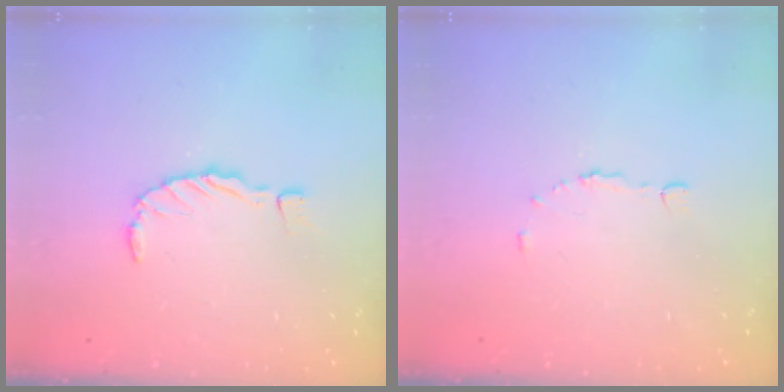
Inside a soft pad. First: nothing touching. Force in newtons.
{"total": 3.9, "press": 3.9, "slide": 0.3}